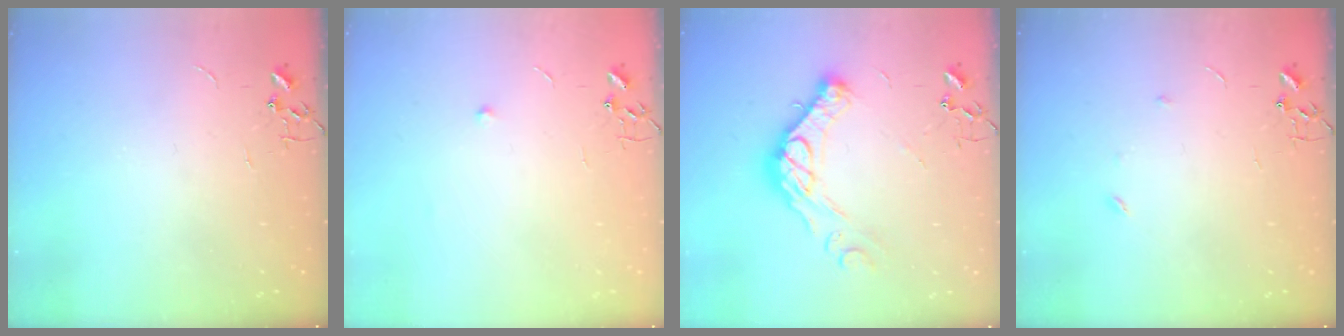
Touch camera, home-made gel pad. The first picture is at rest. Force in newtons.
{"total": 4.9, "press": 4.7, "slide": 1.1}
{"total": 16.2, "press": 16.1, "slide": 1.0}
{"total": 3.5, "press": 3.4, "slide": 0.7}